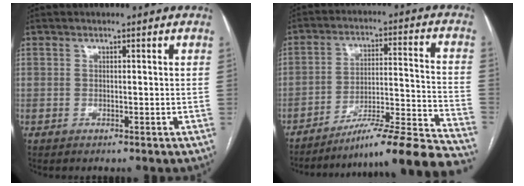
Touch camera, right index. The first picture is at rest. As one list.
[{"total": 22.5, "force": [-20.7, -1.6, 8.8], "torque": [-0.078, 0.007, -0.298]}]